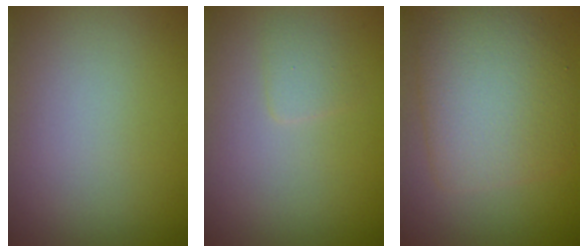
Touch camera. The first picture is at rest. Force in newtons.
{"total": 1.1, "press": 1.1, "slide": 0.1}
{"total": 6.1, "press": 6.1, "slide": 0.2}